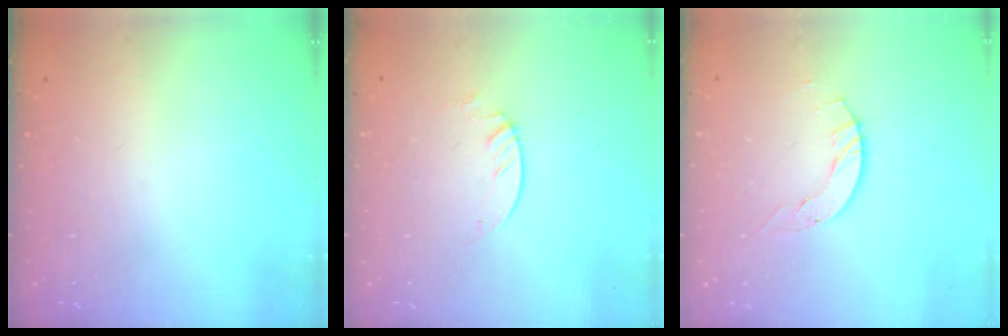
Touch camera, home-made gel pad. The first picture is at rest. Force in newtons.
{"total": 2.3, "press": 2.3, "slide": 0.2}
{"total": 3.9, "press": 3.9, "slide": 0.4}